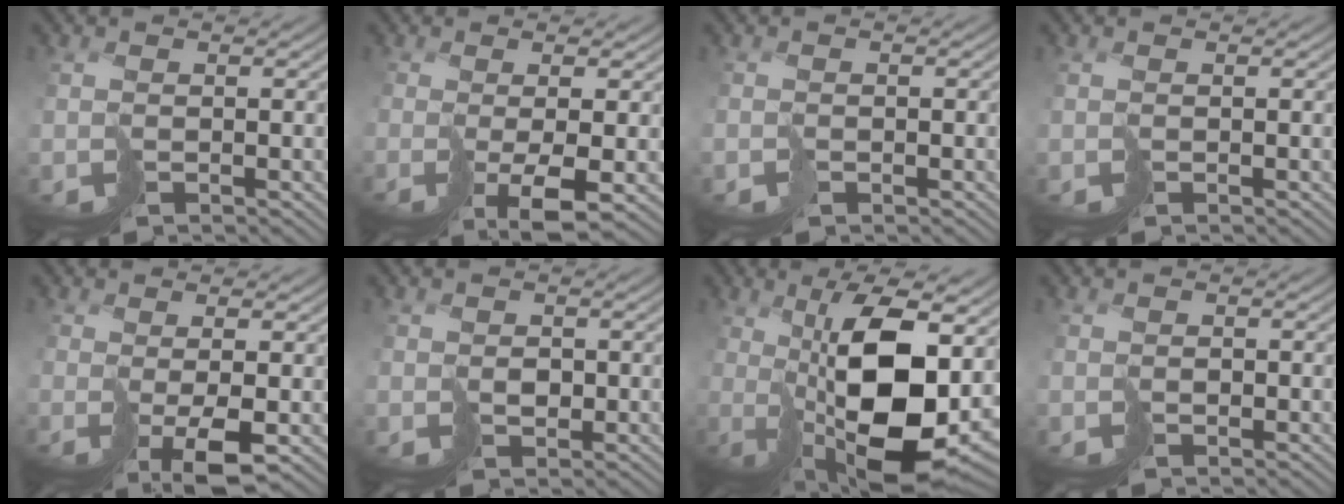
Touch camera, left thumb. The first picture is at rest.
{"total": 3.9, "force": [-0.7, 0.0, 3.8], "torque": [-0.055, 0.003, -0.001]}
{"total": 0.7, "force": [-0.4, 0.1, -0.5], "torque": [0.017, 0.002, -0.008]}
{"total": 0.0}
{"total": 3.5, "force": [-0.4, 0.0, 3.5], "torque": [-0.050, 0.003, 0.002]}
{"total": 1.0, "force": [0.5, 0.9, -0.1], "torque": [0.015, 0.003, 0.014]}
{"total": 12.9, "force": [1.2, 4.0, 12.2], "torque": [-0.188, 0.005, 0.030]}
{"total": 0.5, "force": [-0.3, 0.2, -0.4], "torque": [0.013, 0.002, -0.006]}